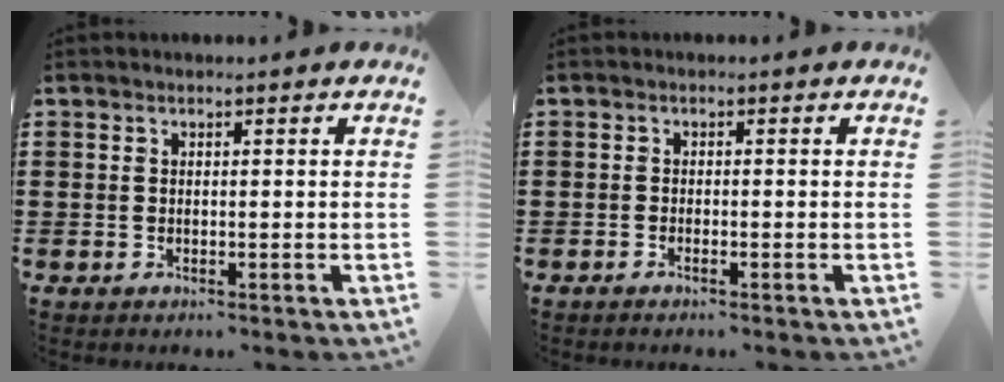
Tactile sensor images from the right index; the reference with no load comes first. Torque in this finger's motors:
{"motor_torque": [-0.20, 0.21, -0.01, 0.00]}